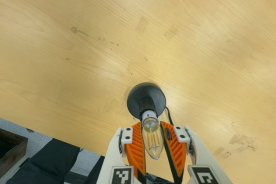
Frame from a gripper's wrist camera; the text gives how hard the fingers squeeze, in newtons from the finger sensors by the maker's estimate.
{"total": 13.0, "left": 12.2, "right": 13.8}